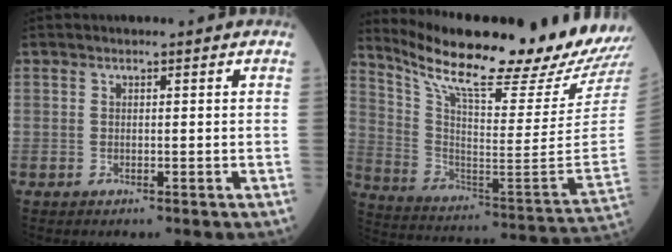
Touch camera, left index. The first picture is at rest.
{"total": 27.6, "force": [24.2, 0.7, 13.4], "torque": [-0.236, -0.090, 0.352]}